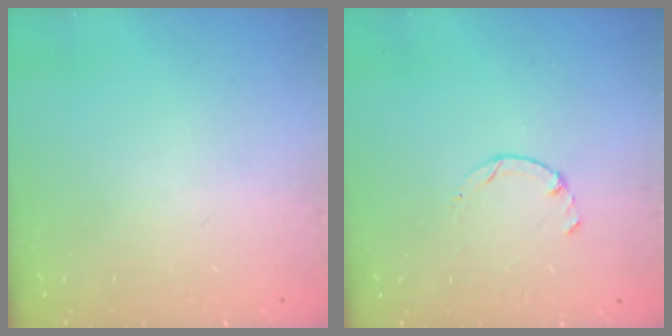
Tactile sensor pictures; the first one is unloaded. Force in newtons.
{"total": 1.3, "press": 1.2, "slide": 0.4}